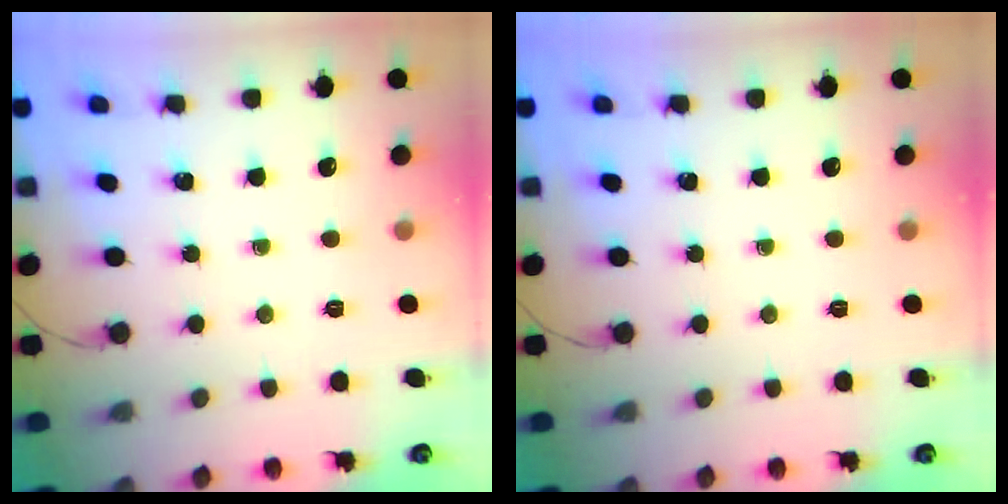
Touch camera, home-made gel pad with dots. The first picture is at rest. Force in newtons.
{"total": 0.0}